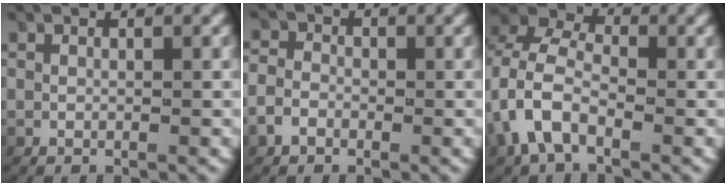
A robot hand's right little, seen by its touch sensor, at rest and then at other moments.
{"total": 2.1, "force": [-0.9, 1.8, 0.7], "torque": [-0.021, -0.005, -0.019]}
{"total": 6.1, "force": [0.1, 4.8, 3.8], "torque": [-0.089, 0.004, -0.011]}